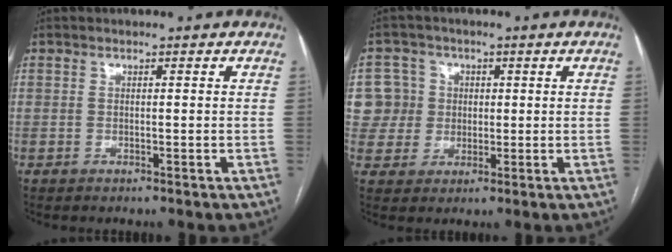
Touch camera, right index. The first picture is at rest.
{"total": 6.9, "force": [1.1, 6.8, 0.3], "torque": [-0.003, 0.023, 0.026]}